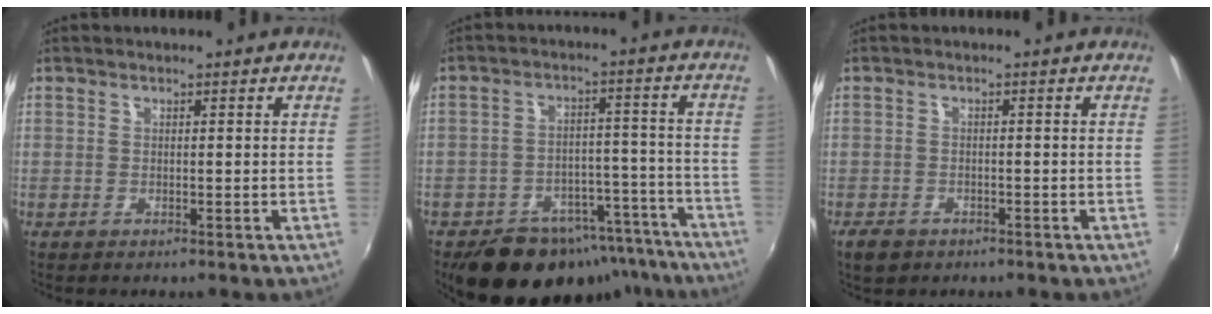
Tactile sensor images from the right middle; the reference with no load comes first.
{"total": 18.6, "force": [-14.3, 9.6, 6.9], "torque": [-0.129, 0.035, -0.173]}
{"total": 3.5, "force": [-2.4, 2.2, 1.5], "torque": [-0.040, -0.007, -0.040]}